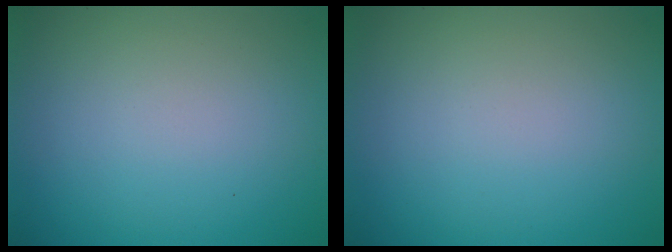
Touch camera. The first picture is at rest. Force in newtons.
{"total": 0.0}